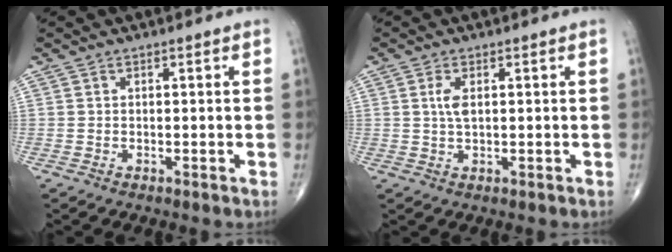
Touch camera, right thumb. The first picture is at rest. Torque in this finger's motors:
{"motor_torque": [0.62, 0.85, 0.67, -0.09, 0.02]}